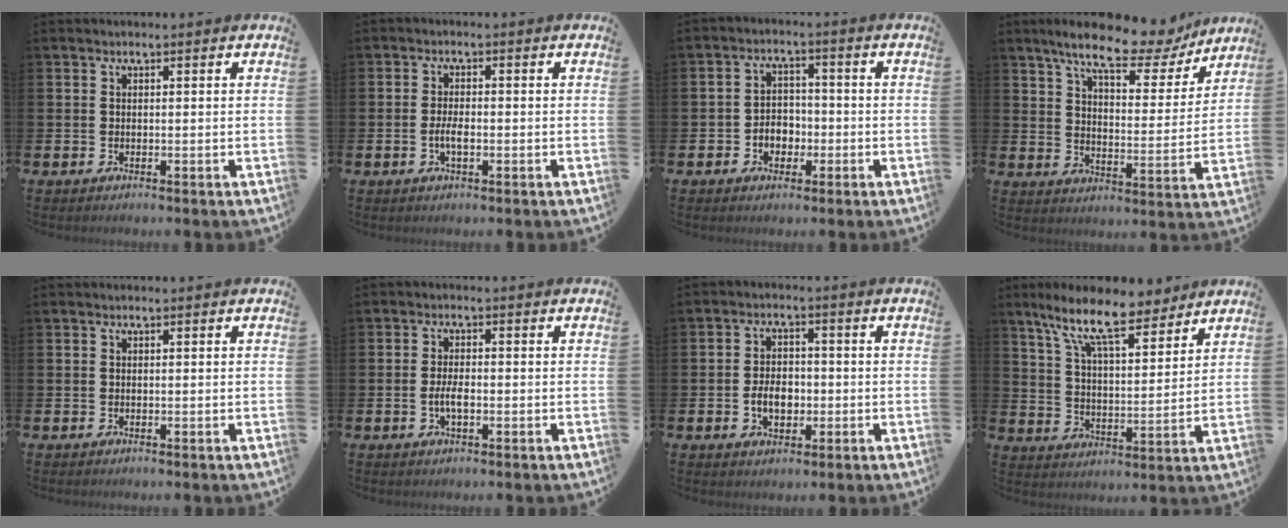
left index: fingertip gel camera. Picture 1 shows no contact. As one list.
[{"total": 2.4, "force": [-0.6, 1.0, 2.1], "torque": [-0.035, -0.001, -0.012]}, {"total": 3.3, "force": [-1.4, 2.7, 1.3], "torque": [-0.027, 0.006, -0.034]}, {"total": 10.5, "force": [8.9, 3.0, 4.7], "torque": [-0.104, -0.049, 0.150]}, {"total": 0.0}, {"total": 2.8, "force": [-0.6, 1.1, 2.5], "torque": [-0.041, 0.000, -0.013]}, {"total": 4.2, "force": [-0.9, 2.9, 3.0], "torque": [-0.036, -0.003, -0.022]}, {"total": 11.7, "force": [9.4, 3.1, 6.3], "torque": [-0.135, -0.040, 0.165]}]